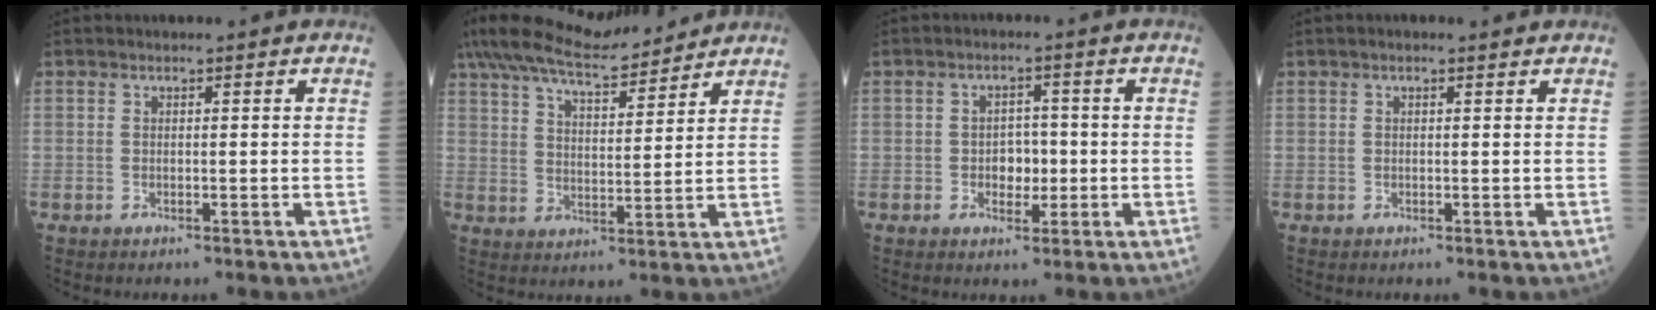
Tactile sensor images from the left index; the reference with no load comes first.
{"total": 14.9, "force": [13.4, 2.6, 6.0], "torque": [-0.122, 0.025, 0.226]}
{"total": 3.7, "force": [-0.7, 2.6, 2.7], "torque": [-0.040, 0.005, -0.007]}
{"total": 1.7, "force": [1.3, 0.5, 1.1], "torque": [-0.022, 0.015, 0.019]}